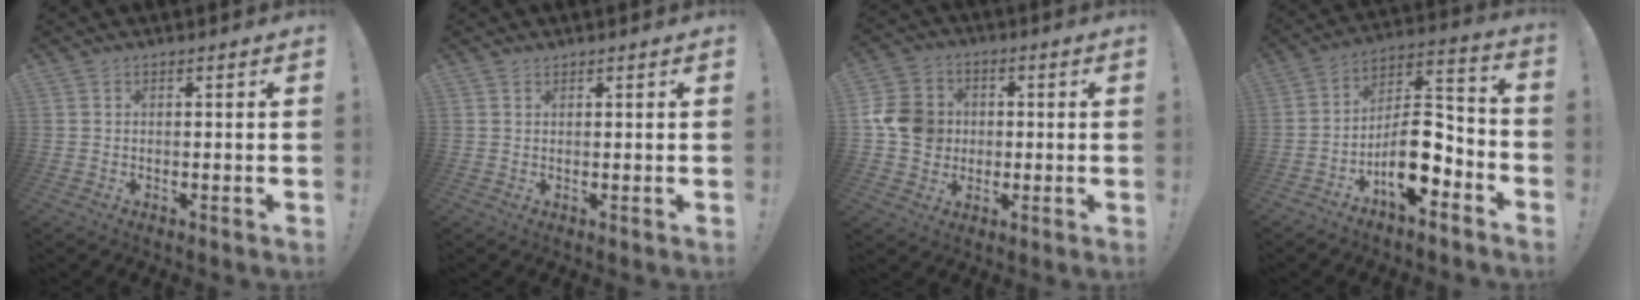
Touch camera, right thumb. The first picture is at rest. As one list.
[{"total": 1.0, "force": [0.9, 0.5, 0.2], "torque": [0.002, -0.002, 0.016]}, {"total": 10.6, "force": [-0.1, 9.7, 4.3], "torque": [-0.076, 0.007, 0.003]}, {"total": 13.7, "force": [-6.9, 6.4, 9.9], "torque": [-0.161, 0.033, -0.112]}]